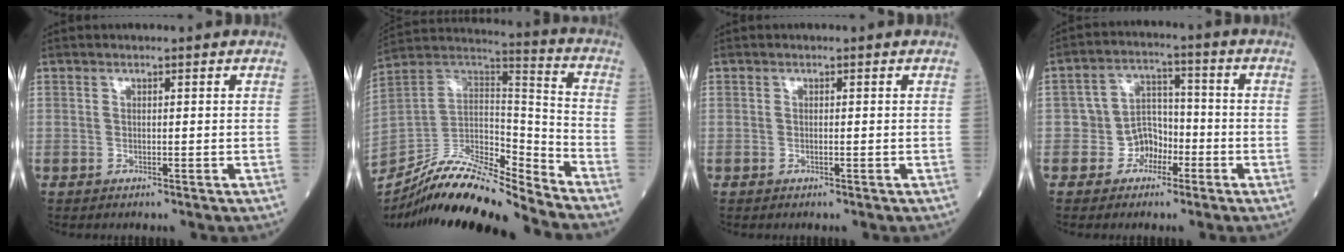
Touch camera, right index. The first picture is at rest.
{"total": 18.0, "force": [-16.3, 1.4, 7.4], "torque": [-0.131, 0.040, -0.298]}
{"total": 0.0}
{"total": 5.7, "force": [-2.6, 4.8, 1.5], "torque": [-0.017, 0.021, -0.043]}